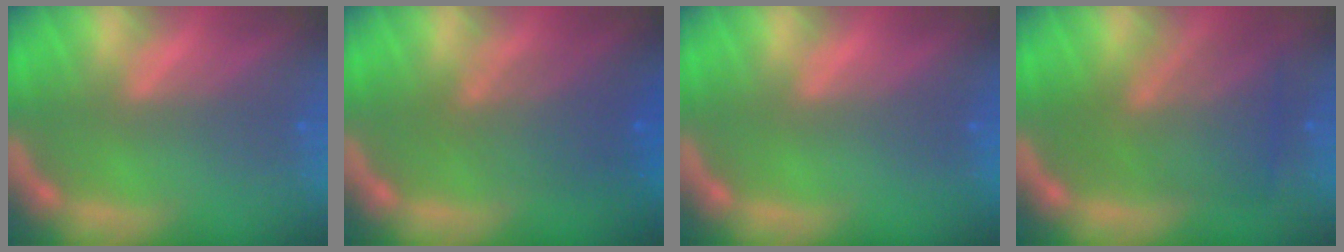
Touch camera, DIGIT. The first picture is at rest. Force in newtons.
{"total": 5.1}
{"total": 0.0}
{"total": 7.0}